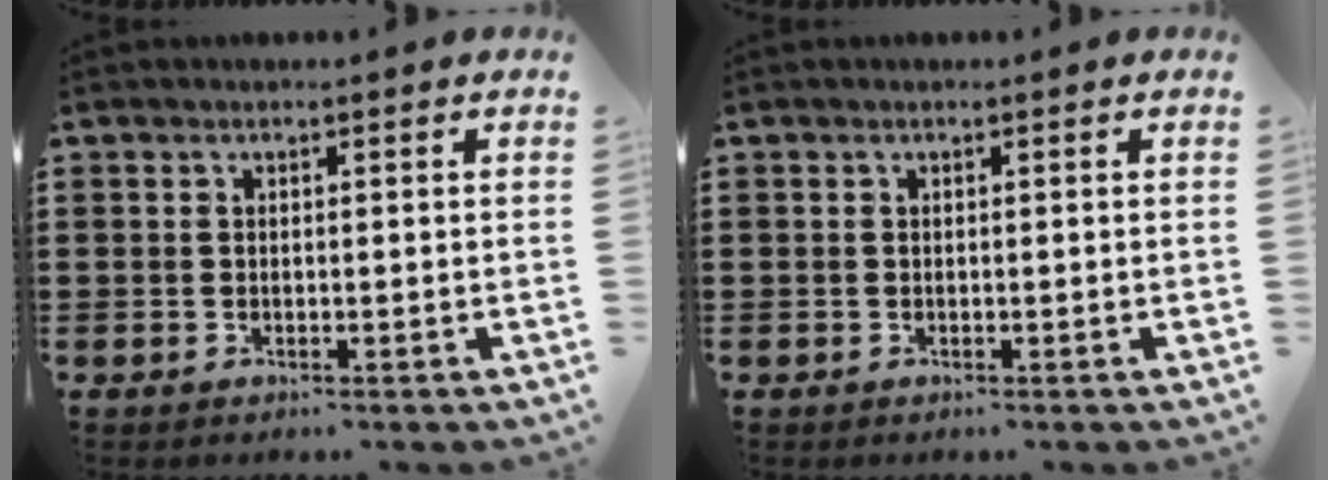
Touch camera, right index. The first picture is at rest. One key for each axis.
{"total": 0.0}